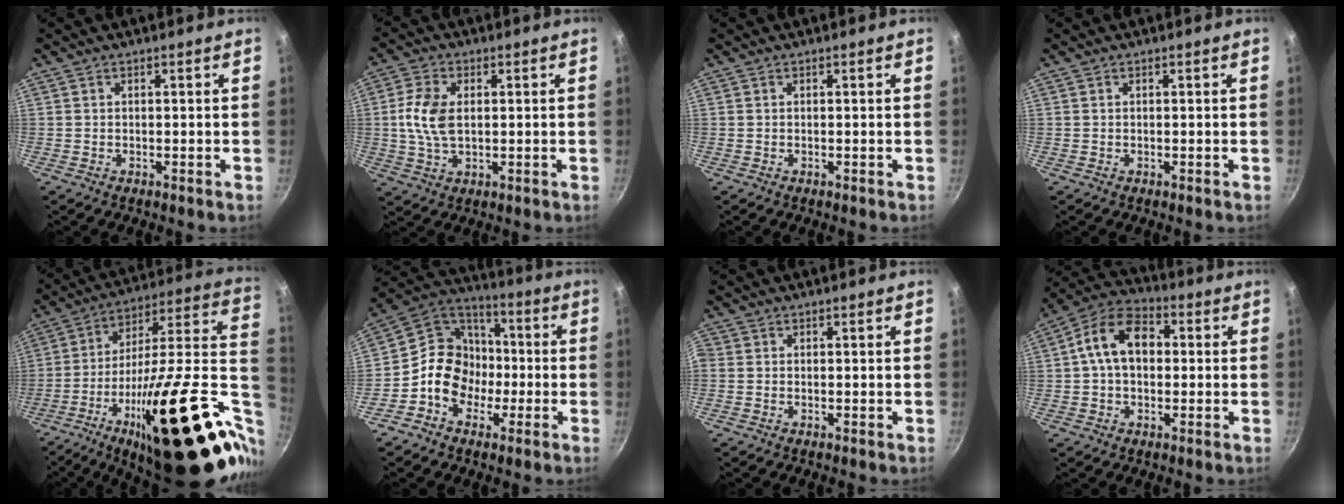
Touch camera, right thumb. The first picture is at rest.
{"total": 8.6, "force": [1.0, 5.3, 6.7], "torque": [-0.128, 0.003, 0.017]}
{"total": 0.0}
{"total": 0.0}
{"total": 39.1, "force": [-8.4, 12.5, 36.1], "torque": [-0.501, 0.016, -0.132]}
{"total": 13.2, "force": [-3.3, 11.1, 6.4], "torque": [-0.058, 0.051, -0.076]}
{"total": 0.5, "force": [-0.1, 0.4, 0.3], "torque": [-0.010, 0.000, -0.005]}
{"total": 11.6, "force": [1.2, 8.0, 8.3], "torque": [-0.113, 0.032, 0.001]}